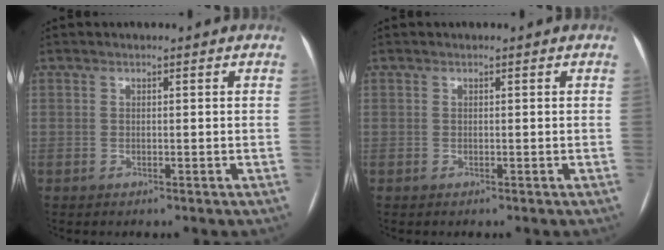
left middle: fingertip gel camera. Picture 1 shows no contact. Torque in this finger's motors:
{"motor_torque": [-0.01, 0.02, 0.00, 0.00]}